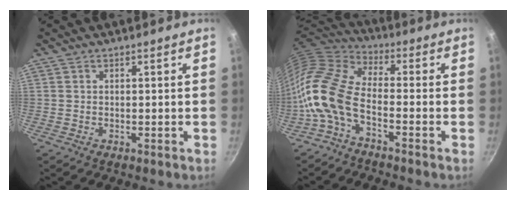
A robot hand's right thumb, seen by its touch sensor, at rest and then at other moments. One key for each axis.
{"total": 13.0, "fx": -4.2, "fy": 6.5, "fz": 10.4, "tx": -0.217, "ty": 0.038, "tz": -0.104}